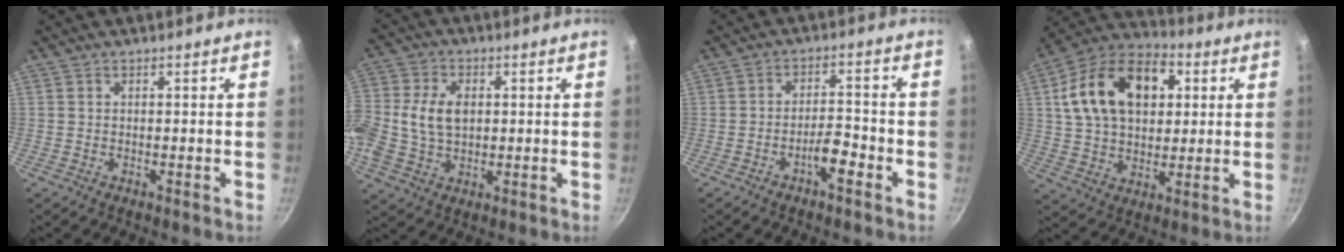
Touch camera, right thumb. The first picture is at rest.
{"total": 13.1, "force": [0.9, 9.6, 9.0], "torque": [-0.192, 0.027, 0.012]}
{"total": 5.0, "force": [-2.8, 1.6, 3.8], "torque": [-0.056, 0.030, -0.047]}
{"total": 20.4, "force": [5.4, 13.5, 14.3], "torque": [-0.219, 0.014, 0.080]}